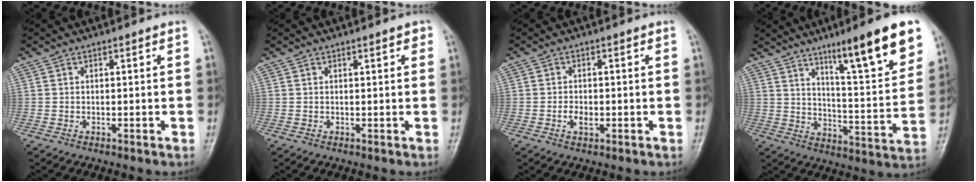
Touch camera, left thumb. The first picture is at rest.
{"total": 1.4, "force": [0.7, 0.5, 1.1], "torque": [-0.011, 0.000, 0.007]}
{"total": 2.3, "force": [-0.7, 1.5, 1.5], "torque": [-0.023, 0.002, -0.015]}
{"total": 18.8, "force": [11.3, 2.8, 14.8], "torque": [-0.186, -0.053, 0.174]}